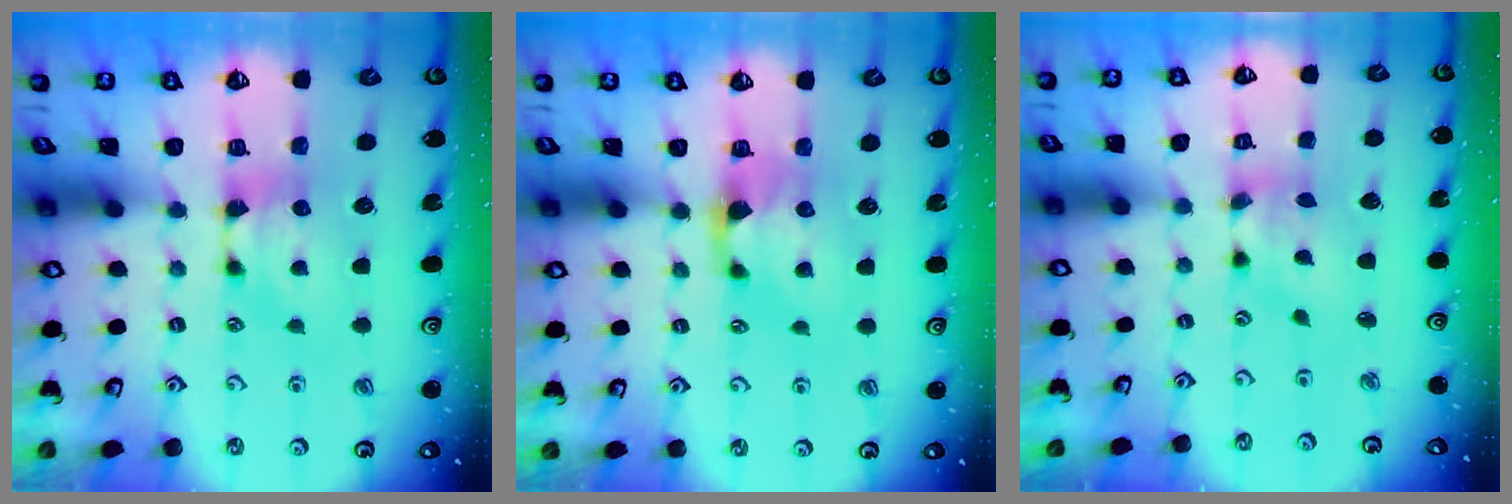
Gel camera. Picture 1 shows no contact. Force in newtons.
{"total": 0.7, "press": 0.4, "slide": 0.6}
{"total": 4.1, "press": 3.6, "slide": 1.8}